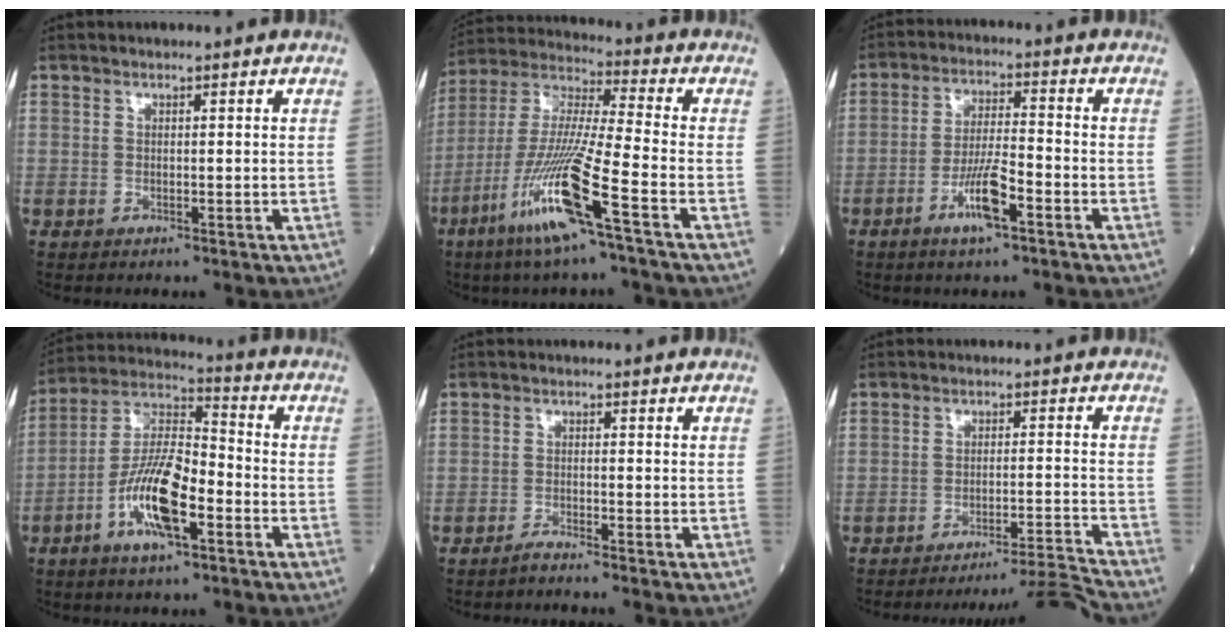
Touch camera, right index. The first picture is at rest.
{"total": 15.5, "force": [-7.5, -0.6, 13.6], "torque": [-0.285, -0.026, -0.149]}
{"total": 7.2, "force": [-3.7, 0.8, 6.1], "torque": [-0.117, -0.003, -0.069]}
{"total": 12.9, "force": [-5.0, 3.5, 11.4], "torque": [-0.225, 0.005, -0.095]}
{"total": 1.6, "force": [-1.5, -0.4, 0.4], "torque": [-0.012, -0.002, -0.029]}
{"total": 9.5, "force": [-8.6, -4.1, 0.1], "torque": [0.014, 0.001, -0.131]}